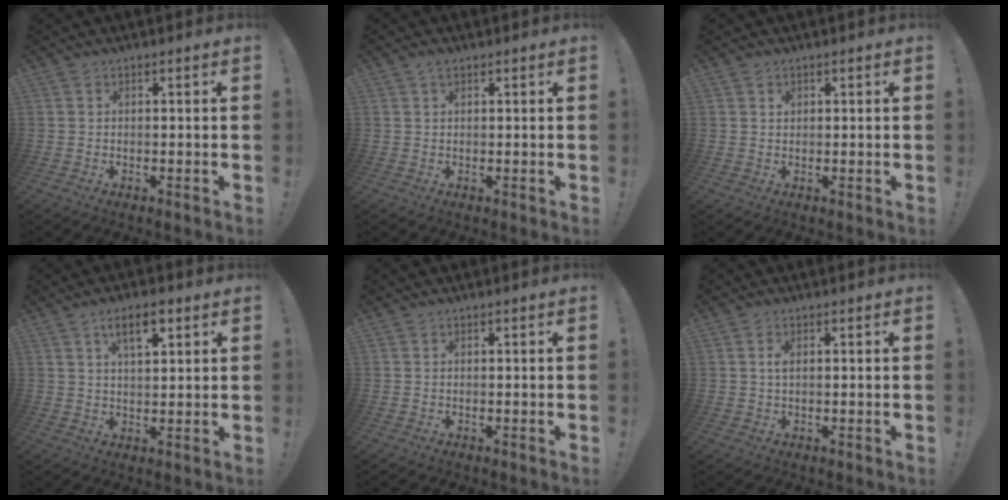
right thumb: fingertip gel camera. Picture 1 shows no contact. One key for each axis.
{"total": 1.7, "fx": 1.0, "fy": 0.8, "fz": 1.0, "tx": -0.018, "ty": 0.001, "tz": 0.018}
{"total": 0.9, "fx": 0.5, "fy": 0.7, "fz": 0.1, "tx": 0.014, "ty": -0.006, "tz": 0.007}
{"total": 6.9, "fx": 3.5, "fy": 2.7, "fz": 5.2, "tx": -0.080, "ty": -0.007, "tz": 0.057}
{"total": 0.0}
{"total": 1.5, "fx": 0.3, "fy": 0.7, "fz": 1.3, "tx": -0.020, "ty": 0.001, "tz": 0.003}